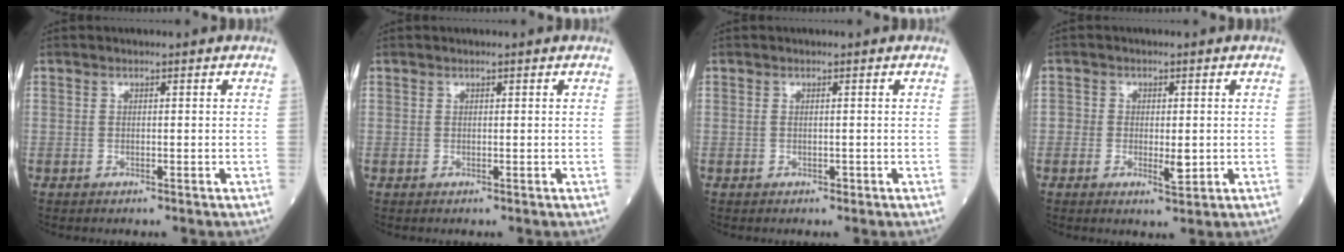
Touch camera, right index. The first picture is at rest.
{"total": 0.0}
{"total": 0.7, "force": [-0.1, 0.4, 0.6], "torque": [-0.015, -0.001, -0.001]}
{"total": 3.7, "force": [-0.8, 1.8, 3.1], "torque": [-0.046, -0.002, -0.013]}